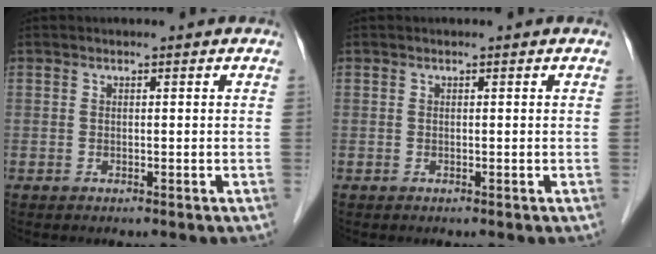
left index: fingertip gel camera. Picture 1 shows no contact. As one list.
[{"total": 0.0}]